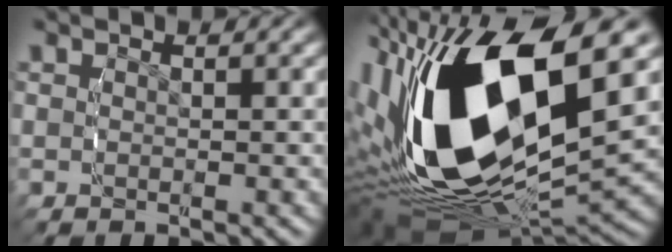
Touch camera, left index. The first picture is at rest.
{"total": 19.7, "force": [0.1, 11.1, 16.2], "torque": [-0.338, -0.032, 0.018]}